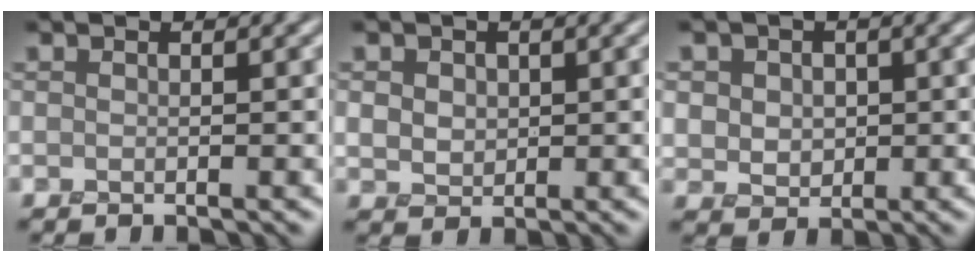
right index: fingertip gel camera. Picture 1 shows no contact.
{"total": 2.9, "force": [0.9, 2.4, 1.5], "torque": [-0.039, 0.006, 0.016]}
{"total": 4.1, "force": [0.8, 3.6, 1.8], "torque": [-0.035, 0.008, 0.006]}